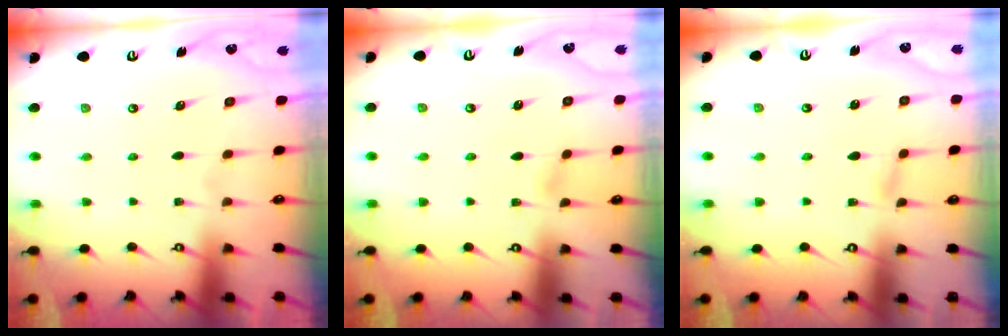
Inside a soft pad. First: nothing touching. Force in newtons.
{"total": 2.8, "press": 2.8, "slide": 0.3}
{"total": 1.2, "press": 1.2, "slide": 0.1}